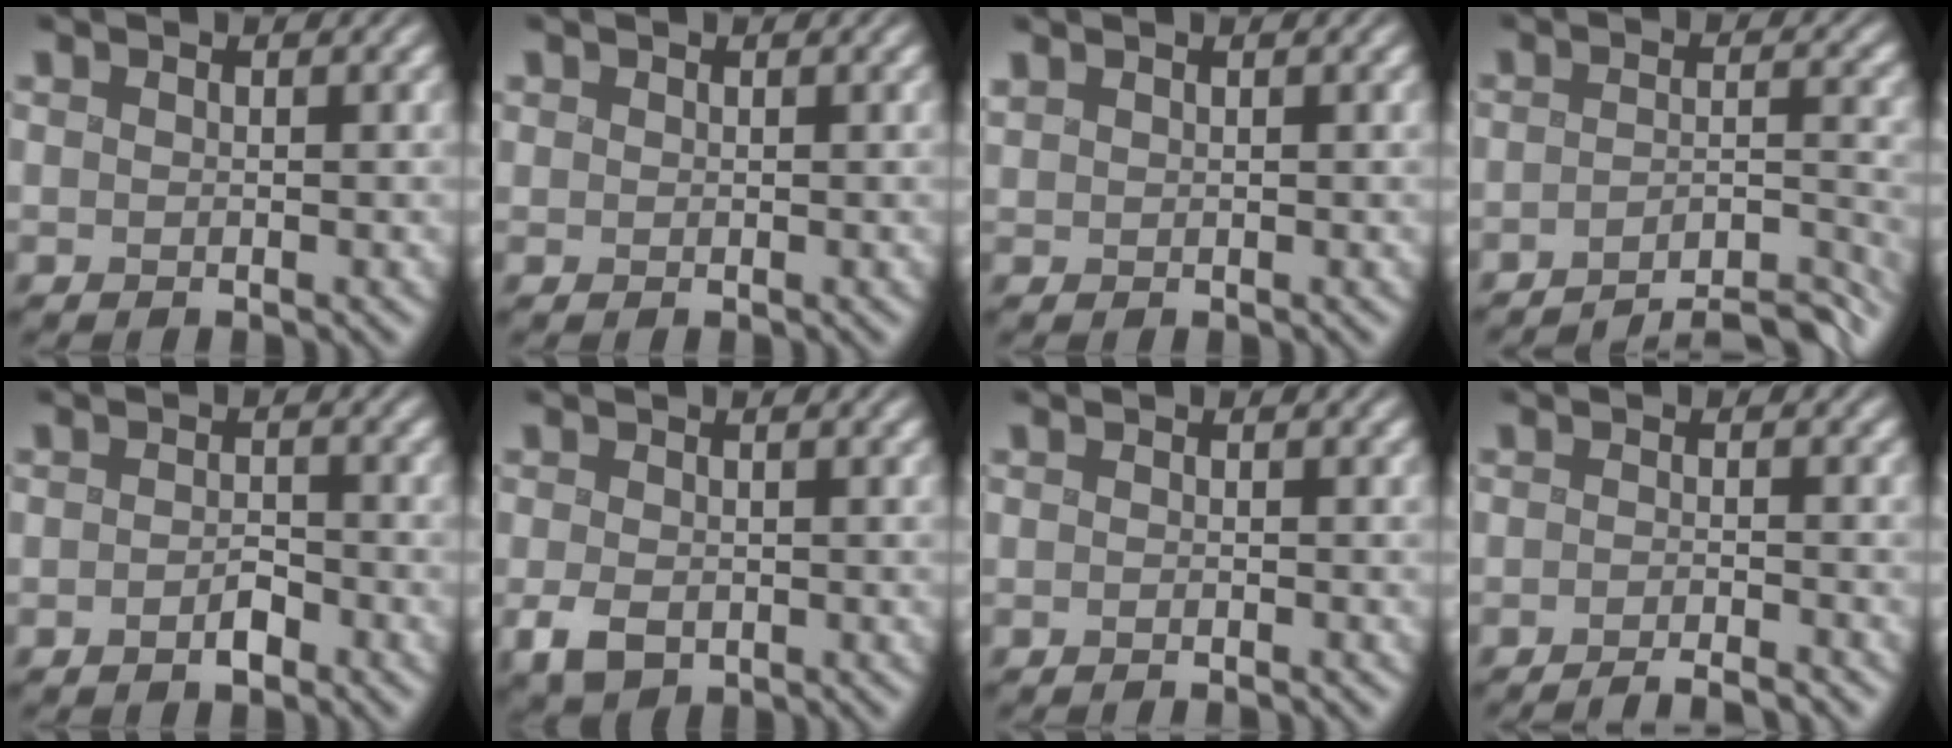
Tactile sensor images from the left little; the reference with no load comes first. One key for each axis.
{"total": 0.6, "fx": 0.3, "fy": 0.5, "fz": -0.1, "tx": 0.002, "ty": 0.002, "tz": 0.007}
{"total": 0.6, "fx": 0.6, "fy": 0.1, "fz": 0.1, "tx": 0.001, "ty": 0.006, "tz": 0.014}
{"total": 6.4, "fx": -5.7, "fy": 0.8, "fz": 2.7, "tx": -0.018, "ty": 0.011, "tz": -0.085}
{"total": 1.9, "fx": -1.5, "fy": 0.8, "fz": 0.9, "tx": -0.011, "ty": -0.001, "tz": -0.029}
{"total": 2.5, "fx": -0.7, "fy": 1.9, "fz": 1.5, "tx": -0.028, "ty": -0.003, "tz": -0.014}
{"total": 0.9, "fx": -0.8, "fy": 0.0, "fz": 0.3, "tx": -0.001, "ty": 0.002, "tz": -0.015}
{"total": 3.0, "fx": -2.7, "fy": 0.2, "fz": 1.3, "tx": -0.002, "ty": 0.002, "tz": -0.049}